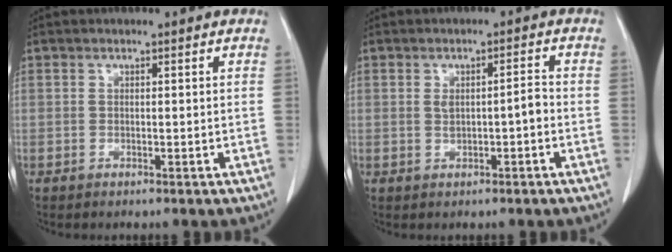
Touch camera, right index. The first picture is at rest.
{"total": 3.3, "force": [-0.3, 0.8, 3.2], "torque": [-0.056, 0.011, 0.001]}